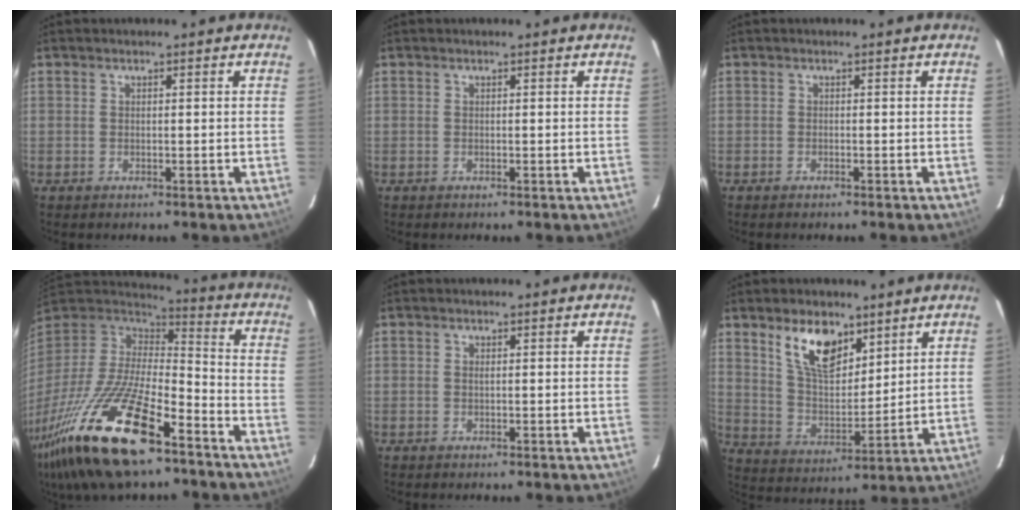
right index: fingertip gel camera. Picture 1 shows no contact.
{"total": 0.0}
{"total": 0.5, "force": [-0.5, 0.1, 0.1], "torque": [-0.004, -0.001, -0.011]}
{"total": 29.4, "force": [-18.4, 9.8, 20.7], "torque": [-0.416, -0.056, -0.322]}
{"total": 0.0}
{"total": 11.4, "force": [7.1, 5.5, 7.0], "torque": [-0.124, 0.006, 0.140]}